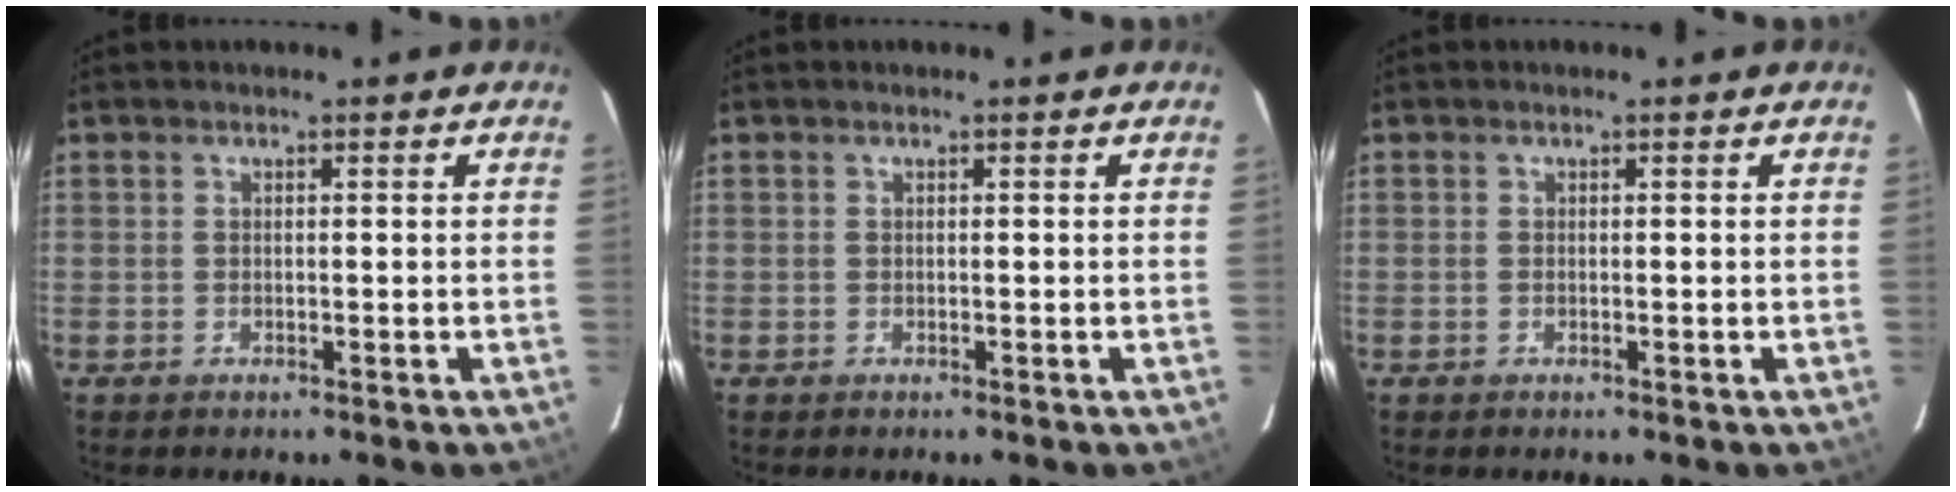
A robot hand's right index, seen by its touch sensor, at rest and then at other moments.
{"total": 0.0}
{"total": 0.0}